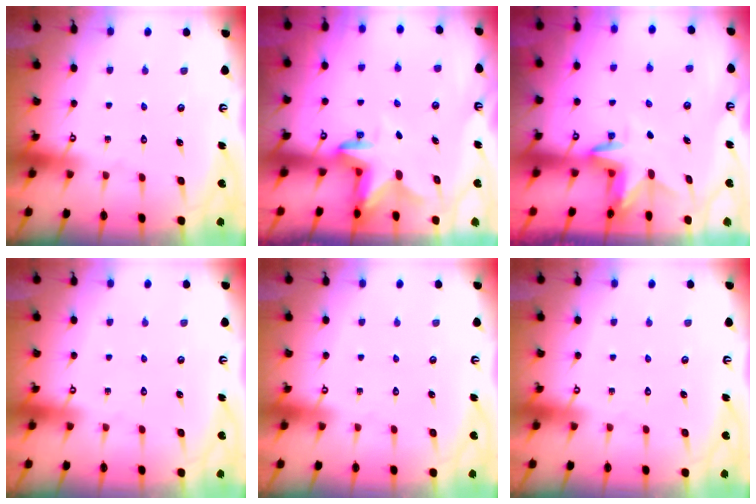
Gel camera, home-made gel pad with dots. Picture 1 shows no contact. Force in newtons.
{"total": 2.7, "press": 2.7, "slide": 0.5}
{"total": 3.1, "press": 3.1, "slide": 0.3}
{"total": 0.0}
{"total": 0.0}
{"total": 0.0}